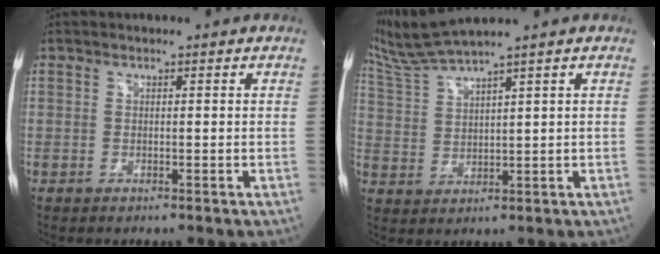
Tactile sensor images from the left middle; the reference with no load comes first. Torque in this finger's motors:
{"motor_torque": [-0.13, -0.14, -0.11, 0.01]}